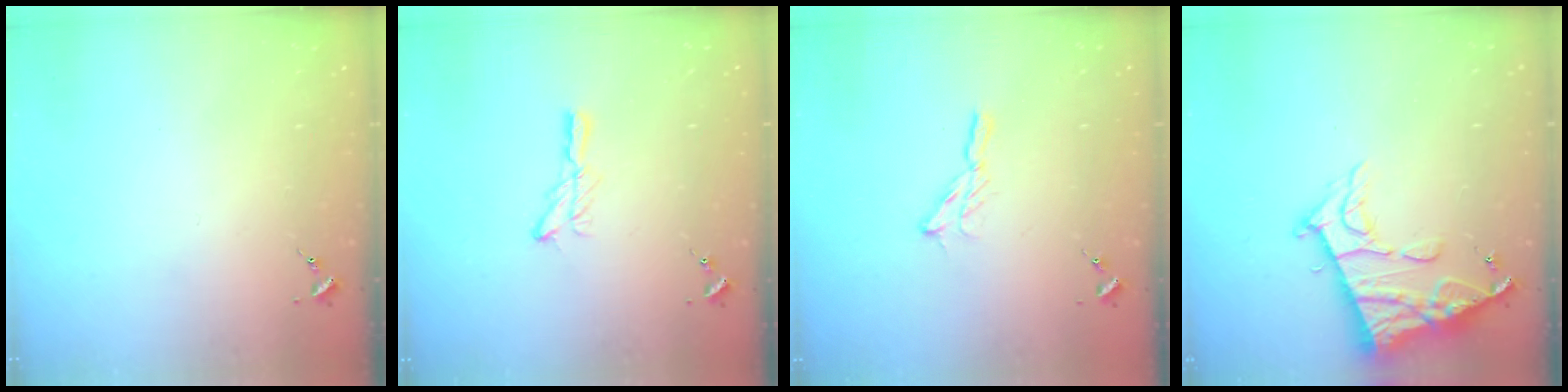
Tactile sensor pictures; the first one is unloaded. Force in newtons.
{"total": 6.1, "press": 6.0, "slide": 0.7}
{"total": 5.4, "press": 5.4, "slide": 0.4}
{"total": 14.9, "press": 14.8, "slide": 1.4}